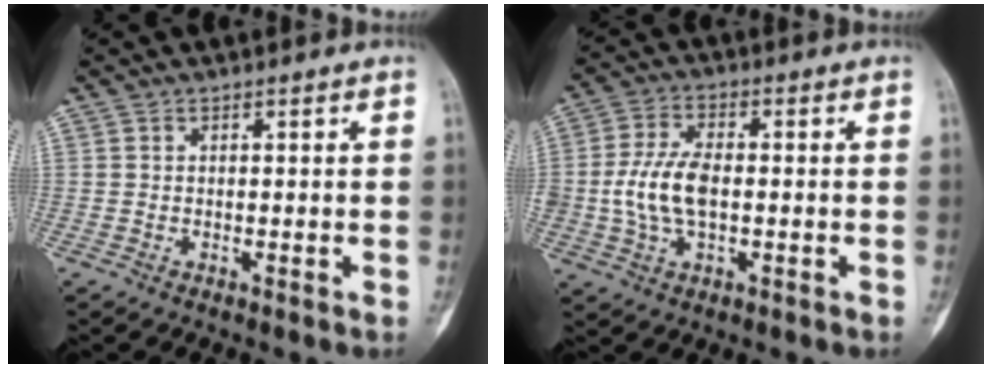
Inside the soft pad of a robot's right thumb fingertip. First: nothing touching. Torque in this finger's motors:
{"motor_torque": [1.05, 1.02, 1.14, -0.07, 0.16]}